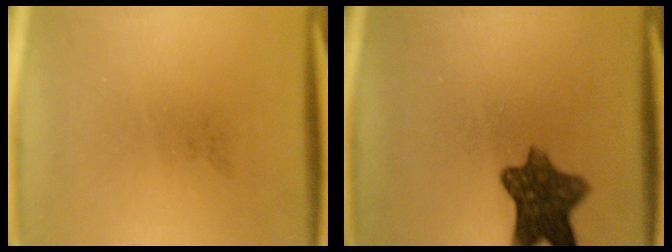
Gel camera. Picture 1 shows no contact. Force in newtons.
{"total": 9.0}